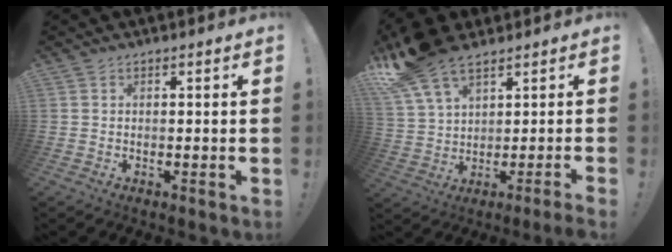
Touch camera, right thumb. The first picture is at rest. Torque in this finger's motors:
{"motor_torque": [-0.41, 1.73, 1.52, 0.57, 0.46]}